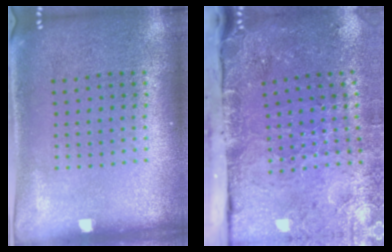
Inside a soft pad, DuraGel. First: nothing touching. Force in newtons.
{"total": 4.8, "press": 3.6, "slide": 3.1}